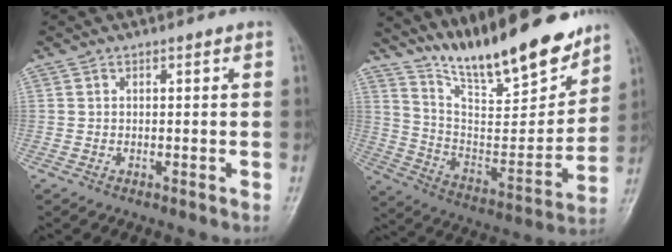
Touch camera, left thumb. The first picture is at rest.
{"total": 20.9, "force": [17.1, 4.5, 11.2], "torque": [-0.142, -0.099, 0.294]}